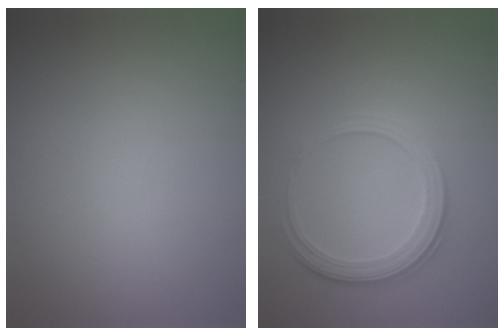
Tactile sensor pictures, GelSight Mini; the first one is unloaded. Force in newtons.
{"total": 3.7, "press": 2.7, "slide": 2.5}